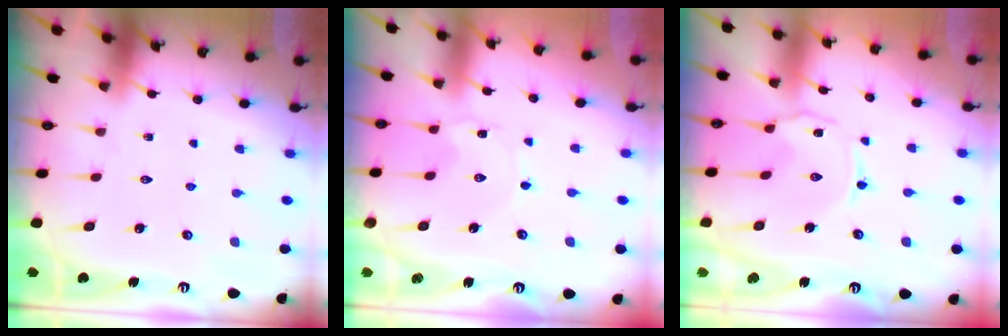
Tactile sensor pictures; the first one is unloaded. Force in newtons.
{"total": 0.6, "press": 0.6, "slide": 0.1}
{"total": 2.0, "press": 2.0, "slide": 0.5}